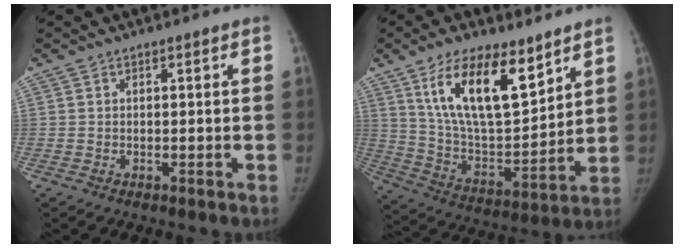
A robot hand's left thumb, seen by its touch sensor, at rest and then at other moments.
{"total": 19.1, "force": [10.7, 8.1, 13.5], "torque": [-0.200, -0.057, 0.203]}